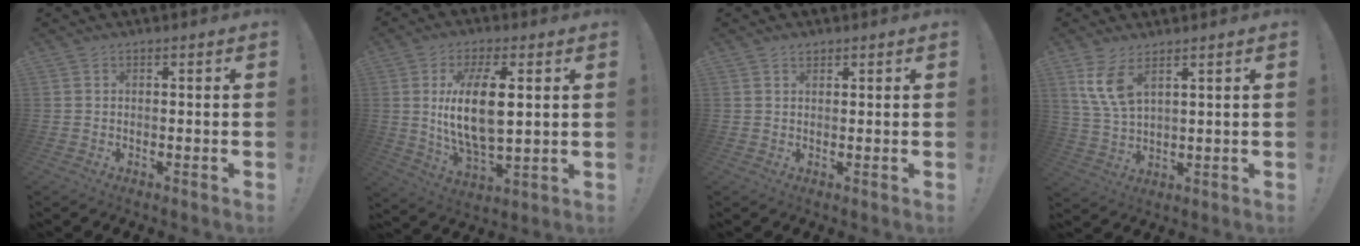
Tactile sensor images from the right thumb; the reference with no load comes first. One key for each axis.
{"total": 15.3, "fx": 2.6, "fy": 6.3, "fz": 13.7, "tx": -0.272, "ty": -0.016, "tz": 0.035}
{"total": 1.2, "fx": 1.0, "fy": 0.6, "fz": 0.3, "tx": 0.006, "ty": -0.007, "tz": 0.017}
{"total": 8.3, "fx": 4.7, "fy": 3.2, "fz": 6.1, "tx": -0.117, "ty": -0.023, "tz": 0.088}